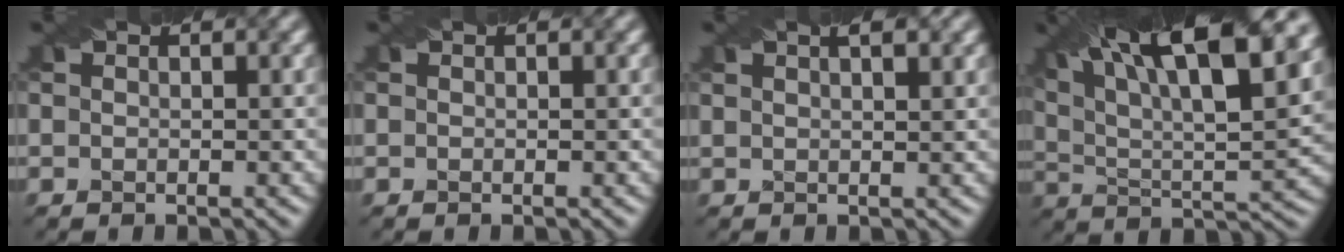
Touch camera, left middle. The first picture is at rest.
{"total": 0.0}
{"total": 3.5, "force": [2.1, 1.5, 2.4], "torque": [-0.012, 0.018, 0.008]}
{"total": 17.5, "force": [9.9, 6.5, 12.9], "torque": [-0.201, 0.038, 0.141]}